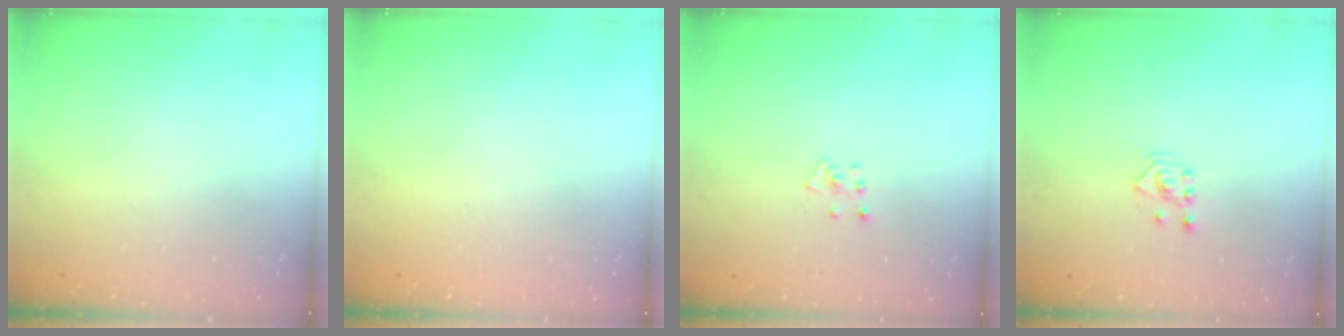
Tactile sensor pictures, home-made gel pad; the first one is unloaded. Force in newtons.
{"total": 0.0}
{"total": 4.1, "press": 4.0, "slide": 0.5}
{"total": 2.1, "press": 2.0, "slide": 0.8}